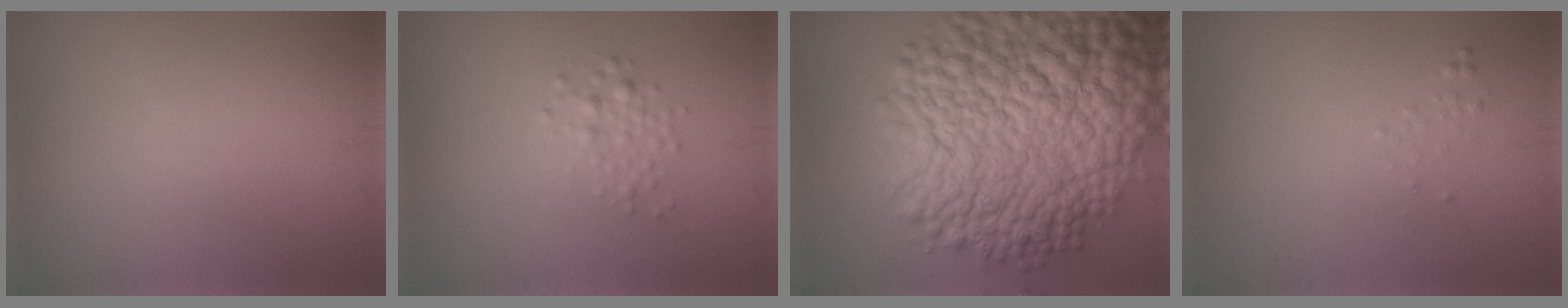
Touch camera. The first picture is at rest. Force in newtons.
{"total": 1.5, "press": 1.5, "slide": 0.0}
{"total": 16.7, "press": 16.7, "slide": 0.5}
{"total": 0.6, "press": 0.6, "slide": 0.1}